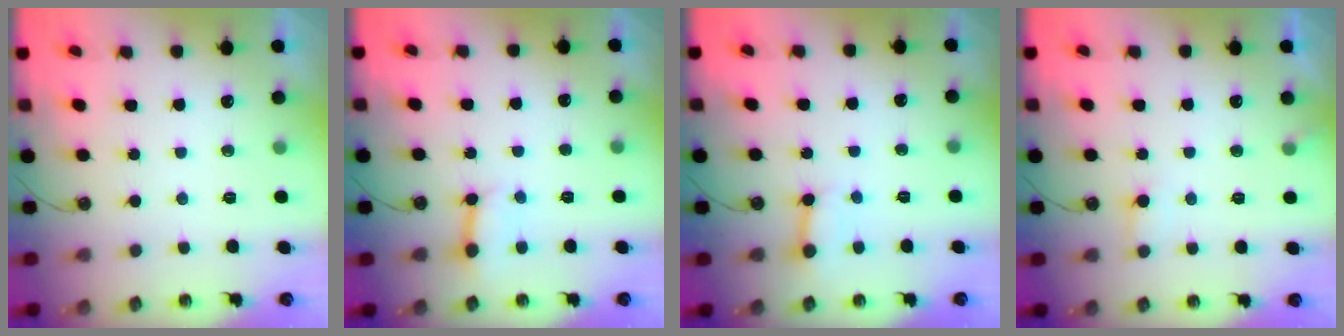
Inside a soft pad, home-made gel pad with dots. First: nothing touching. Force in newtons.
{"total": 4.7, "press": 4.7, "slide": 0.4}
{"total": 4.9, "press": 4.9, "slide": 0.5}
{"total": 5.4, "press": 5.4, "slide": 0.5}